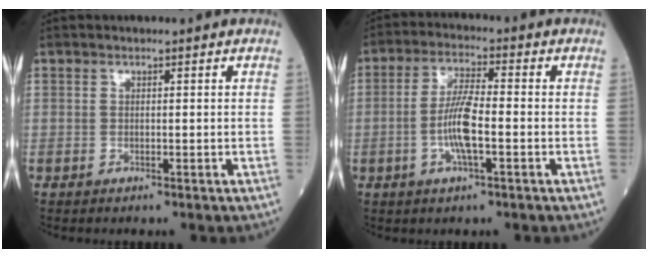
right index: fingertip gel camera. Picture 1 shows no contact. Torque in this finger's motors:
{"motor_torque": [0.21, -0.06, 0.13, 0.04]}